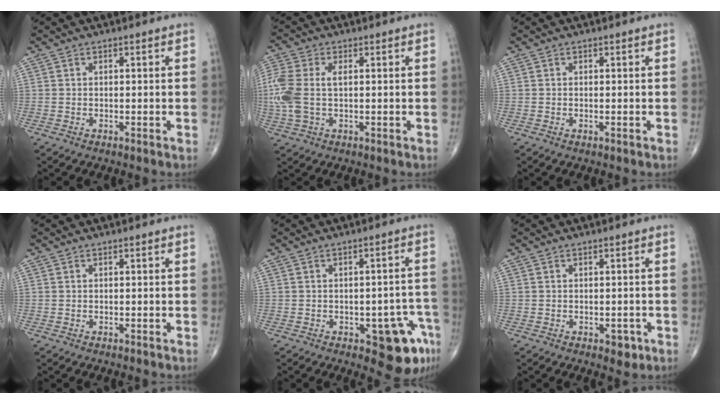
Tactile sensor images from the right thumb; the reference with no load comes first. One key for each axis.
{"total": 9.6, "fx": 0.5, "fy": 5.4, "fz": 7.9, "tx": -0.223, "ty": 0.014, "tz": 0.013}
{"total": 0.0}
{"total": 0.0}
{"total": 9.4, "fx": -4.3, "fy": 3.9, "fz": 7.3, "tx": -0.053, "ty": 0.021, "tz": -0.046}
{"total": 2.3, "fx": -0.9, "fy": 1.4, "fz": 1.5, "tx": -0.005, "ty": 0.001, "tz": -0.009}